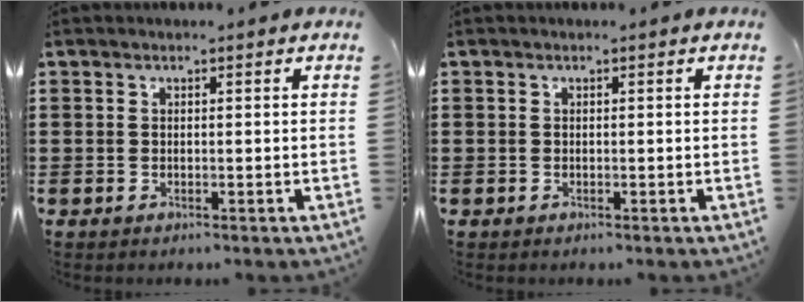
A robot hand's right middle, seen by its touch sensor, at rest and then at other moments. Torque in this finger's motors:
{"motor_torque": [0.51, 0.31, -0.06, -0.01]}